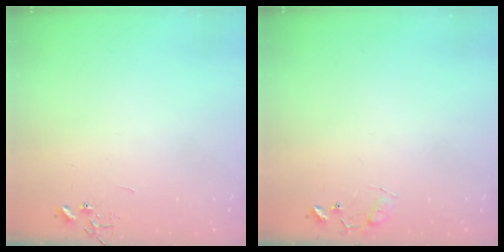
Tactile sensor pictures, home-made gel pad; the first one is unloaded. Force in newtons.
{"total": 8.0, "press": 8.0, "slide": 0.5}